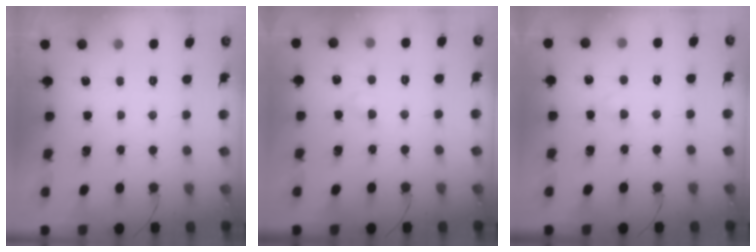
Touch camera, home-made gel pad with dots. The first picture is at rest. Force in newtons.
{"total": 2.5, "press": 2.3, "slide": 0.9}
{"total": 1.8, "press": 1.6, "slide": 0.9}